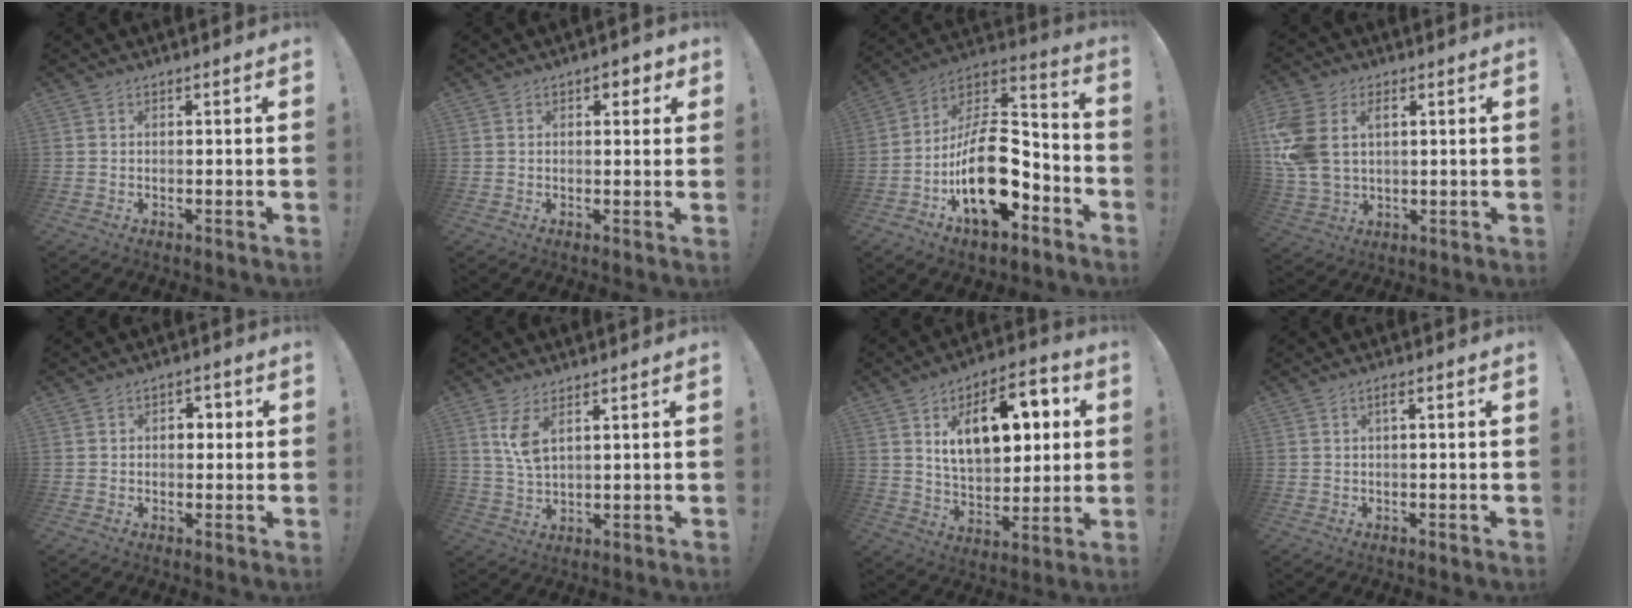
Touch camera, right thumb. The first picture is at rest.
{"total": 2.8, "force": [1.0, 1.8, 2.0], "torque": [-0.009, -0.004, 0.010]}
{"total": 22.6, "force": [-6.8, 12.7, 17.4], "torque": [-0.301, 0.042, -0.099]}
{"total": 11.9, "force": [3.7, 8.1, 7.9], "torque": [-0.175, -0.014, 0.068]}
{"total": 4.1, "force": [0.2, 3.3, 2.4], "torque": [-0.022, 0.004, -0.003]}
{"total": 6.2, "force": [3.1, 2.2, 4.9], "torque": [-0.083, -0.022, 0.051]}
{"total": 18.2, "force": [6.2, 10.3, 13.6], "torque": [-0.194, -0.015, 0.107]}
{"total": 1.5, "force": [-0.2, -0.1, 1.4], "torque": [-0.021, 0.000, -0.008]}